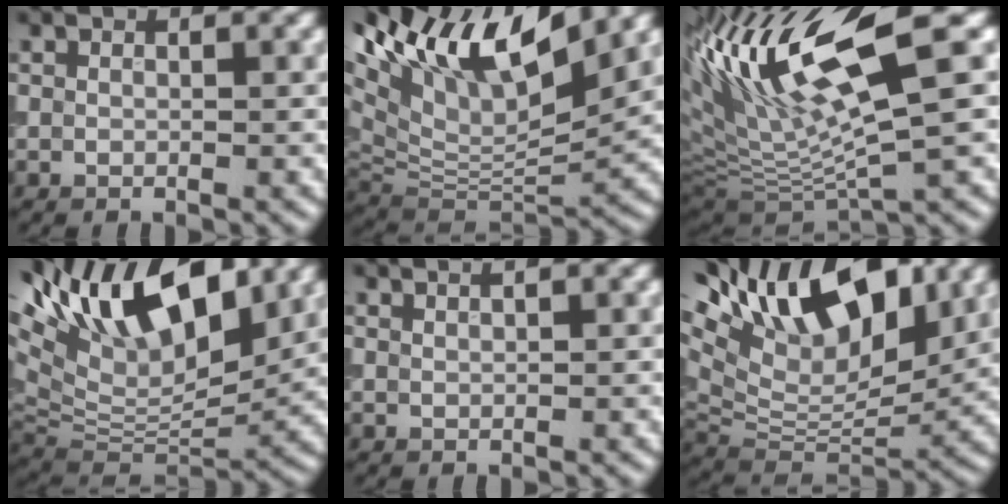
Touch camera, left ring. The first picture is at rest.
{"total": 13.9, "force": [7.5, 6.0, 10.1], "torque": [-0.220, 0.034, 0.143]}
{"total": 13.1, "force": [4.8, 3.2, 11.8], "torque": [-0.224, 0.018, 0.095]}
{"total": 13.4, "force": [7.7, 5.7, 9.4], "torque": [-0.167, 0.034, 0.133]}
{"total": 1.7, "force": [1.2, 0.6, 1.0], "torque": [0.004, 0.004, -0.001]}
{"total": 13.5, "force": [7.9, 6.2, 9.0], "torque": [-0.168, 0.039, 0.134]}